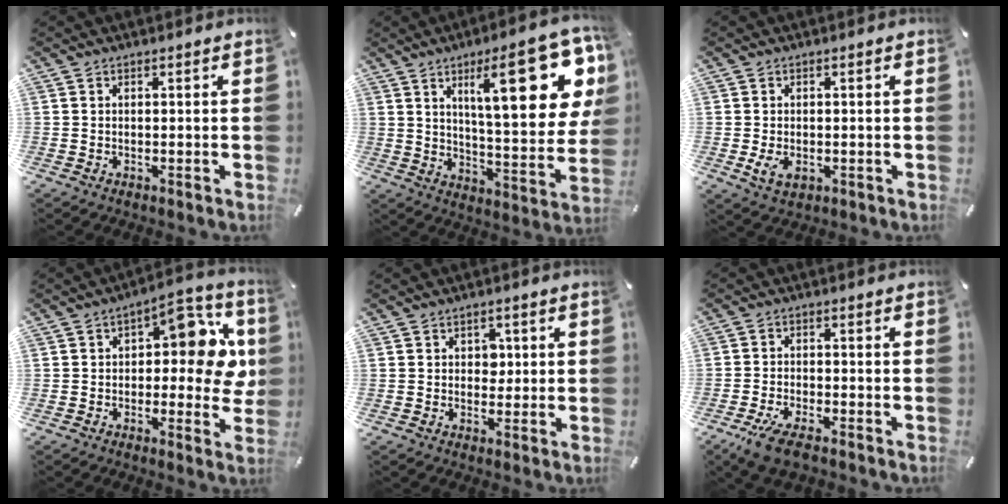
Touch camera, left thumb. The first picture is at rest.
{"total": 25.1, "force": [10.6, 8.4, 21.1], "torque": [-0.299, -0.051, 0.158]}
{"total": 3.6, "force": [-1.0, 2.4, 2.5], "torque": [-0.049, -0.004, -0.021]}
{"total": 13.5, "force": [3.0, 6.6, 11.4], "torque": [-0.137, -0.019, 0.045]}
{"total": 3.1, "force": [0.3, 2.5, 1.8], "torque": [-0.014, -0.004, -0.005]}
{"total": 6.0, "force": [-4.3, 1.9, 3.7], "torque": [-0.088, 0.007, -0.081]}